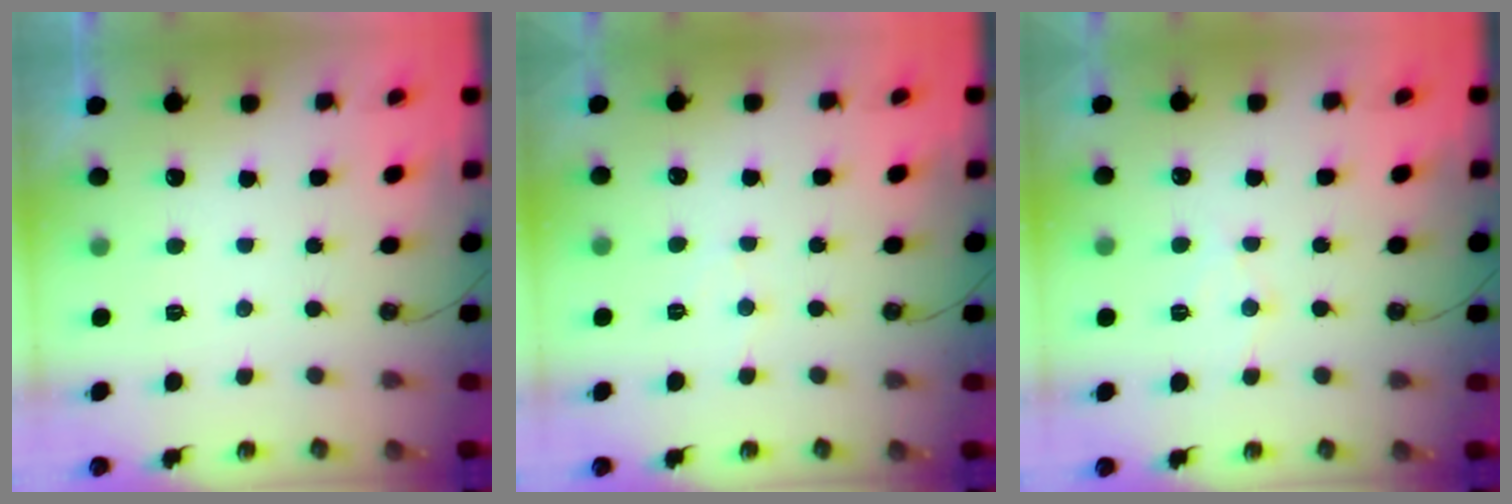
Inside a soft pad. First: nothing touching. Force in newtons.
{"total": 4.6, "press": 4.6, "slide": 0.5}
{"total": 6.4, "press": 6.4, "slide": 0.4}